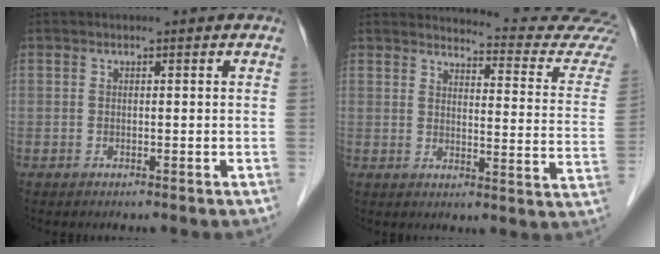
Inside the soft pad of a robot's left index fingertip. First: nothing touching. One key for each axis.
{"total": 18.1, "fx": 17.9, "fy": -0.1, "fz": 2.9, "tx": -0.021, "ty": -0.140, "tz": 0.176}